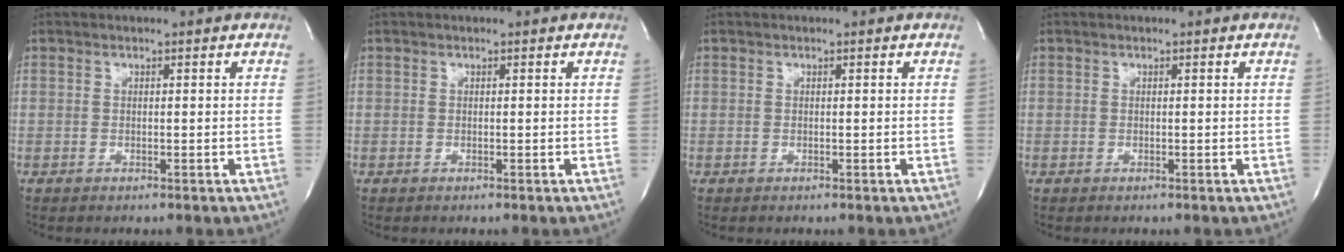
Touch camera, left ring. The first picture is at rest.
{"total": 0.0}
{"total": 0.0}
{"total": 0.0}